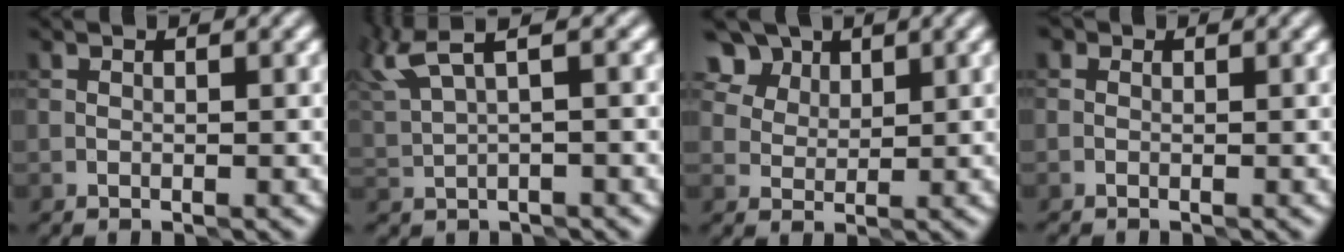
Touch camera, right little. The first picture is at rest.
{"total": 3.6, "force": [2.6, 0.9, 2.4], "torque": [-0.062, 0.012, 0.058]}
{"total": 6.8, "force": [4.7, 4.2, 2.6], "torque": [-0.068, 0.007, 0.089]}
{"total": 0.7, "force": [-0.4, 0.5, 0.1], "torque": [-0.001, -0.001, -0.008]}